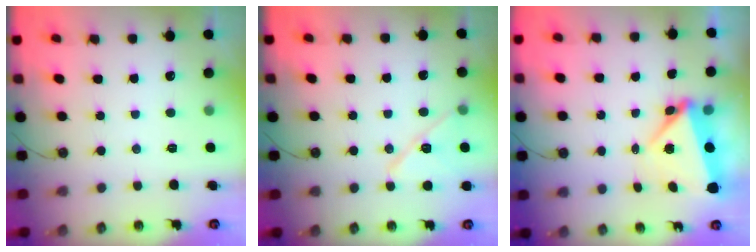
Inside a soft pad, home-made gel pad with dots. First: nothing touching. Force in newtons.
{"total": 11.5, "press": 11.2, "slide": 2.5}
{"total": 6.0, "press": 5.8, "slide": 1.5}